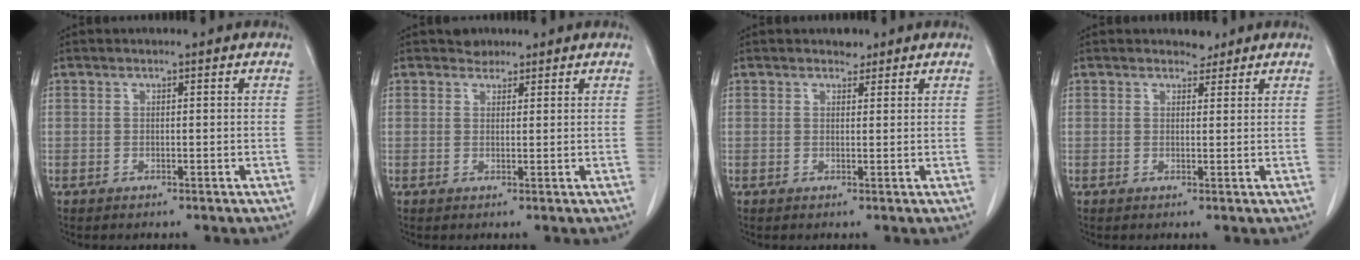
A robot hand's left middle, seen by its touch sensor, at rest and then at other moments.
{"total": 1.6, "force": [1.3, 0.9, -0.1], "torque": [0.000, -0.001, 0.016]}
{"total": 1.3, "force": [1.1, 0.7, 0.1], "torque": [-0.004, -0.005, 0.013]}
{"total": 1.5, "force": [1.4, 0.7, 0.0], "torque": [-0.004, -0.004, 0.017]}